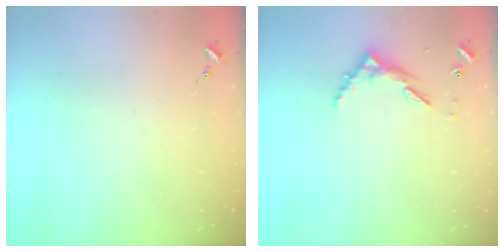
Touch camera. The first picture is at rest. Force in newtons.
{"total": 6.3, "press": 6.3, "slide": 0.5}